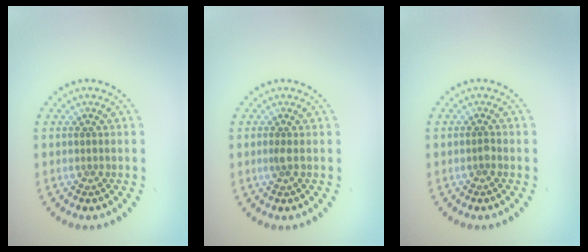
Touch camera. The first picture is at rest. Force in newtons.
{"total": 0.7, "press": 0.5, "slide": 0.5}
{"total": 0.6, "press": 0.4, "slide": 0.4}